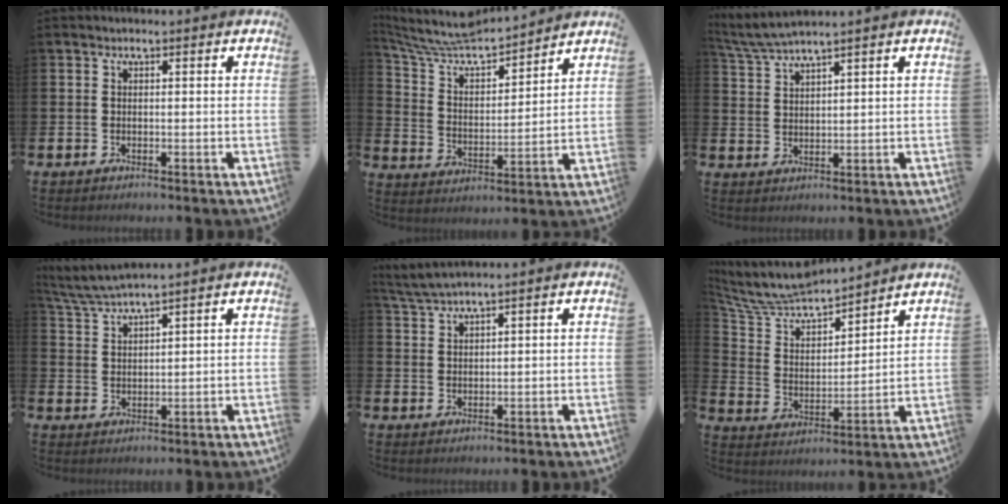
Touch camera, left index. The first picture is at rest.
{"total": 8.0, "force": [7.5, 1.6, 2.0], "torque": [-0.081, -0.057, 0.131]}
{"total": 3.6, "force": [3.4, -0.5, 1.0], "torque": [-0.036, -0.011, 0.062]}
{"total": 3.5, "force": [3.4, -0.5, 0.8], "torque": [-0.033, -0.014, 0.061]}
{"total": 2.5, "force": [2.5, -0.3, 0.5], "torque": [-0.022, -0.003, 0.048]}
{"total": 8.0, "force": [7.6, 1.8, 1.9], "torque": [-0.082, -0.058, 0.132]}